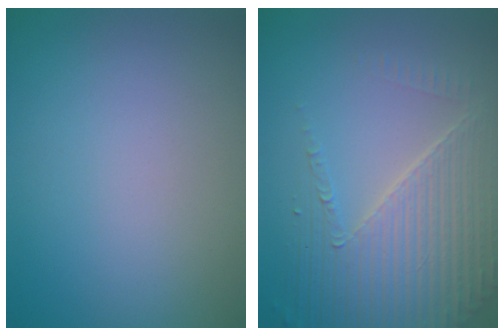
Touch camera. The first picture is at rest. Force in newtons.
{"total": 6.2, "press": 4.7, "slide": 4.0}